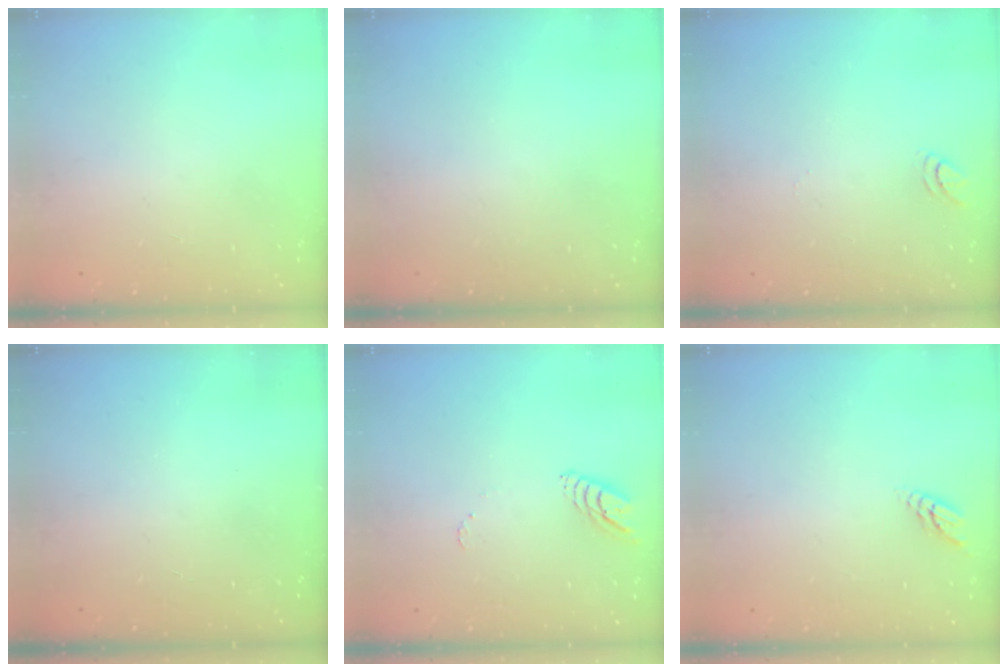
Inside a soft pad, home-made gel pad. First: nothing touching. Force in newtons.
{"total": 0.0}
{"total": 4.6, "press": 4.5, "slide": 0.5}
{"total": 0.0}
{"total": 5.6, "press": 5.6, "slide": 0.3}
{"total": 4.7, "press": 4.7, "slide": 0.4}